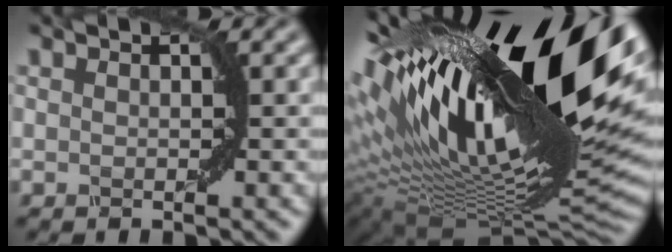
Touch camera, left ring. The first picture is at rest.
{"total": 20.7, "force": [6.6, 7.8, 18.0], "torque": [-0.305, 0.017, 0.126]}